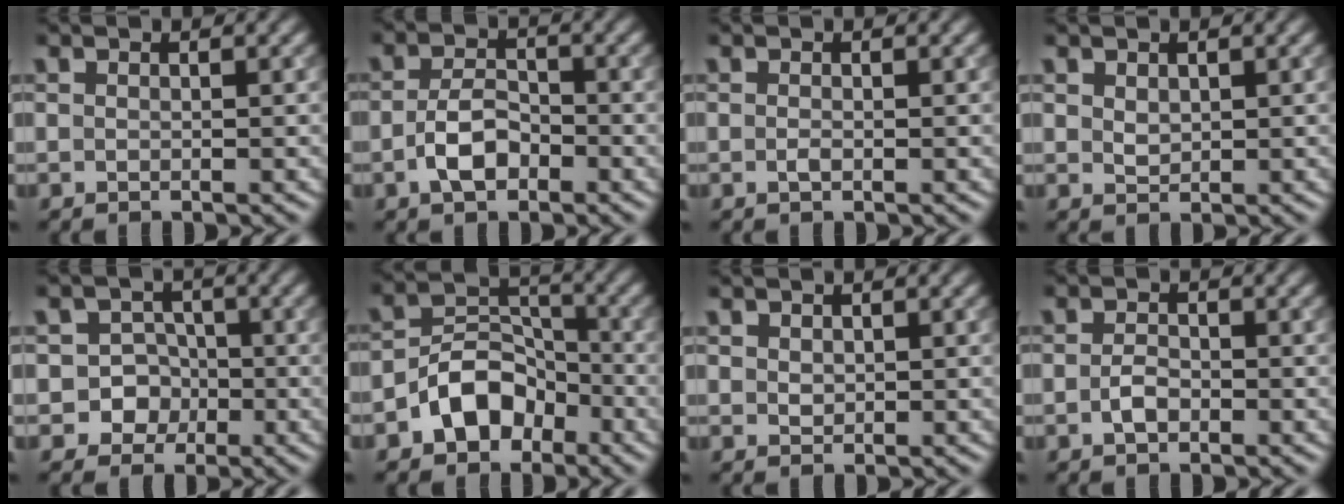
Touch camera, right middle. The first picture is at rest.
{"total": 3.4, "force": [-1.4, 1.9, 2.4], "torque": [-0.047, 0.003, -0.028]}
{"total": 0.5, "force": [-0.2, 0.2, 0.4], "torque": [-0.012, -0.001, -0.003]}
{"total": 1.1, "force": [0.5, 0.7, 0.6], "torque": [-0.012, -0.002, 0.015]}
{"total": 4.8, "force": [-1.7, 4.4, 0.7], "torque": [0.022, 0.012, -0.045]}
{"total": 5.3, "force": [-2.9, 3.6, 2.5], "torque": [-0.034, 0.007, -0.058]}
{"total": 0.8, "force": [0.4, 0.6, 0.2], "torque": [-0.005, -0.002, 0.010]}
{"total": 1.5, "force": [-0.6, 0.9, 1.1], "torque": [-0.023, 0.001, -0.013]}